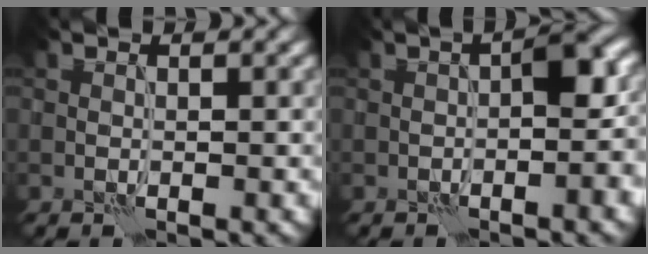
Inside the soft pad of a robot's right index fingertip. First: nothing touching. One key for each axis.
{"total": 4.7, "fx": -0.9, "fy": 1.0, "fz": 4.5, "tx": -0.064, "ty": 0.016, "tz": -0.019}